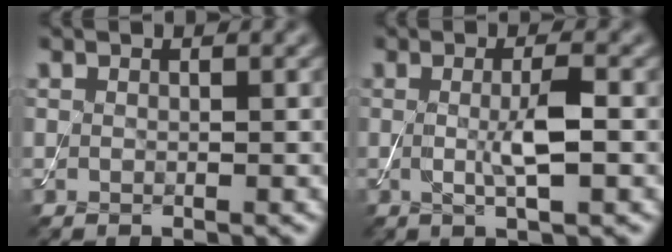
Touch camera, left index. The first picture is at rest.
{"total": 3.0, "force": [-0.1, 0.4, 2.9], "torque": [-0.057, -0.006, -0.001]}